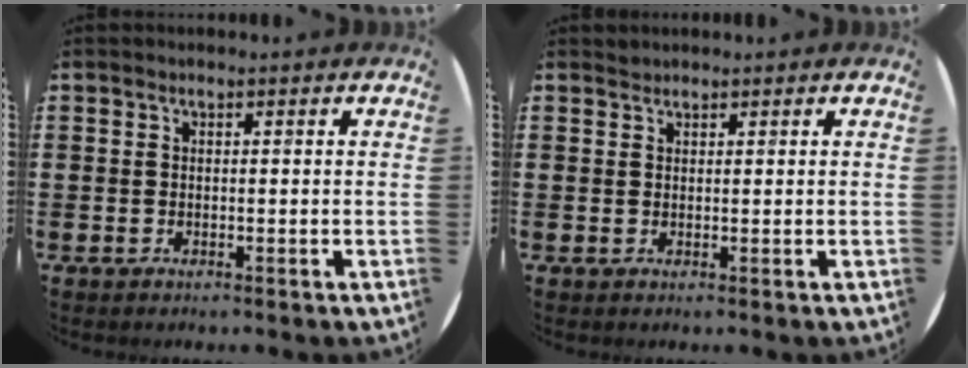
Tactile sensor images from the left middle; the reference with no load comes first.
{"total": 0.6, "force": [0.6, 0.1, -0.2], "torque": [0.005, 0.004, 0.011]}